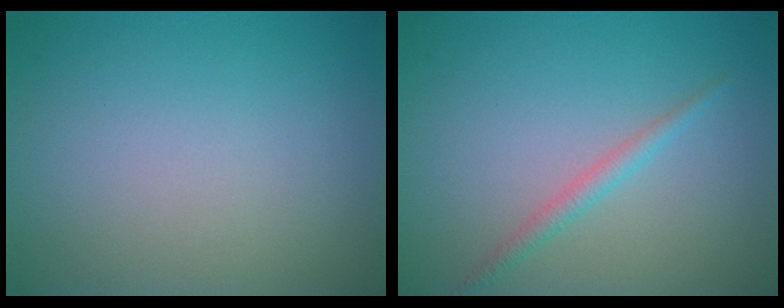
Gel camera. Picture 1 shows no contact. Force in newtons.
{"total": 1.5, "press": 1.5, "slide": 0.0}